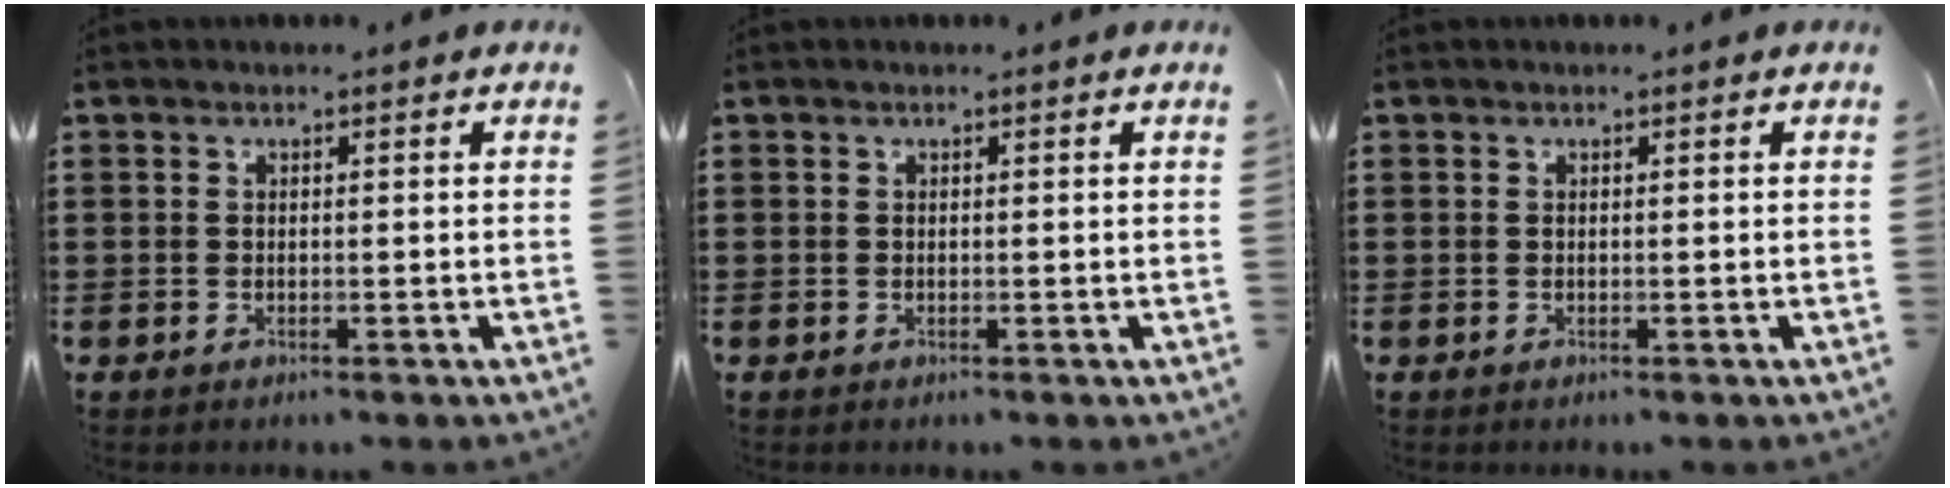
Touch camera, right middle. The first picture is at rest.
{"total": 0.0}
{"total": 0.0}